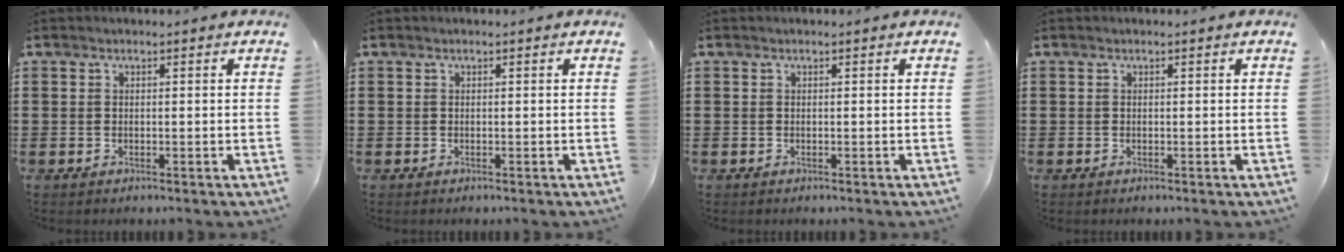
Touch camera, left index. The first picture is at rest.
{"total": 0.0}
{"total": 0.0}
{"total": 0.0}